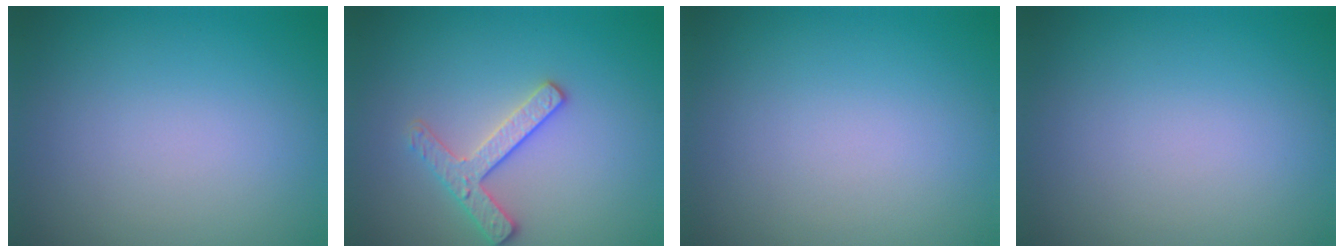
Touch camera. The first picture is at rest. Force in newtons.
{"total": 2.5, "press": 2.4, "slide": 0.4}
{"total": 0.0}
{"total": 0.0}